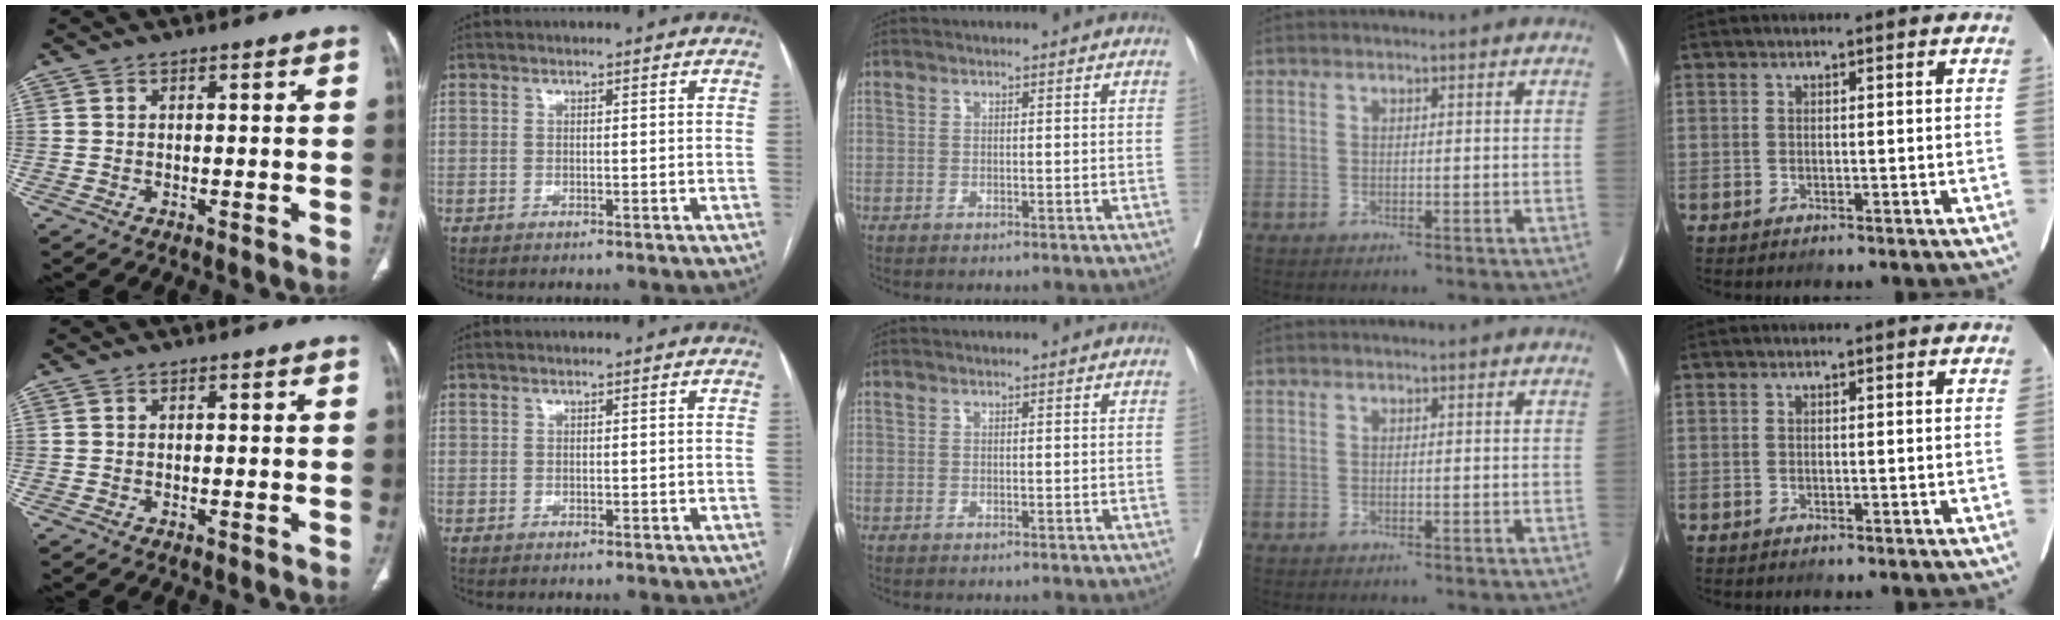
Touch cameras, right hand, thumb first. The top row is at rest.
{"index": {"total": 0.5, "force": [0.2, 0.3, 0.3], "torque": [-0.006, 0.000, 0.005]}}